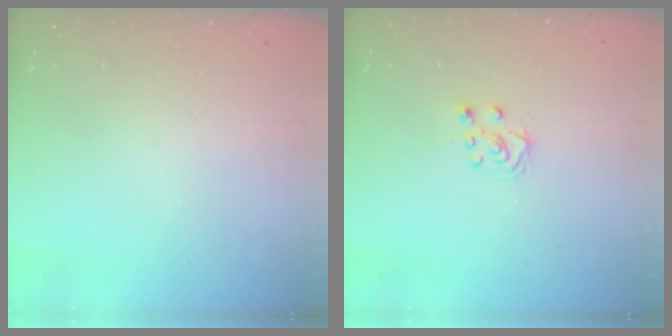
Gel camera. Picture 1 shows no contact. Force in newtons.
{"total": 5.8, "press": 5.8, "slide": 0.5}